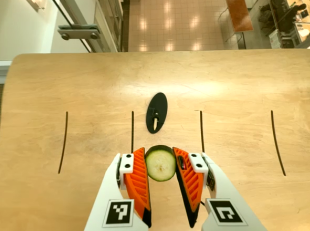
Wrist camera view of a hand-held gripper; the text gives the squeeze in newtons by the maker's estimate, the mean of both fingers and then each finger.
{"total": 11.3, "left": 11.2, "right": 11.5}